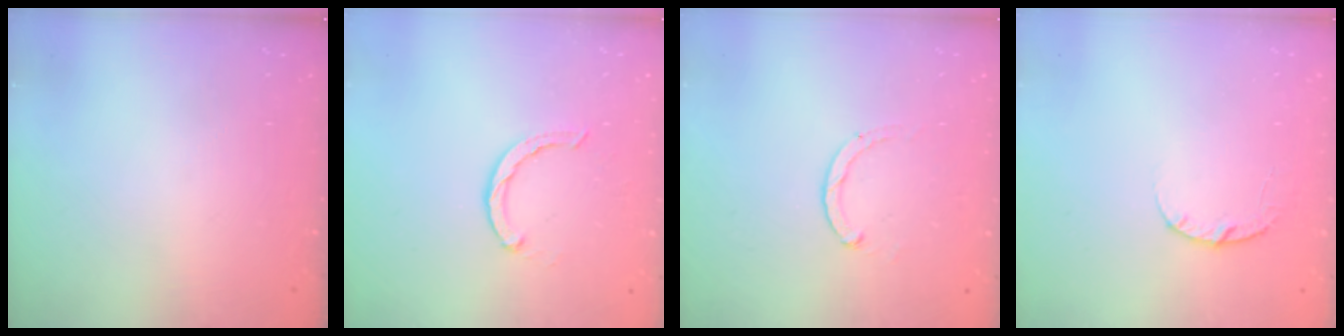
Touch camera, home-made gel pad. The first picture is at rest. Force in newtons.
{"total": 2.3, "press": 2.3, "slide": 0.3}
{"total": 1.8, "press": 1.7, "slide": 0.5}
{"total": 3.2, "press": 3.1, "slide": 0.5}